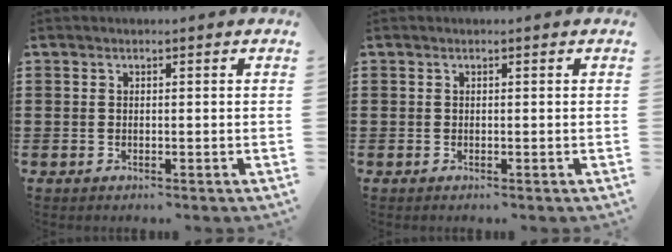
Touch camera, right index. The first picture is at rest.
{"total": 0.0}